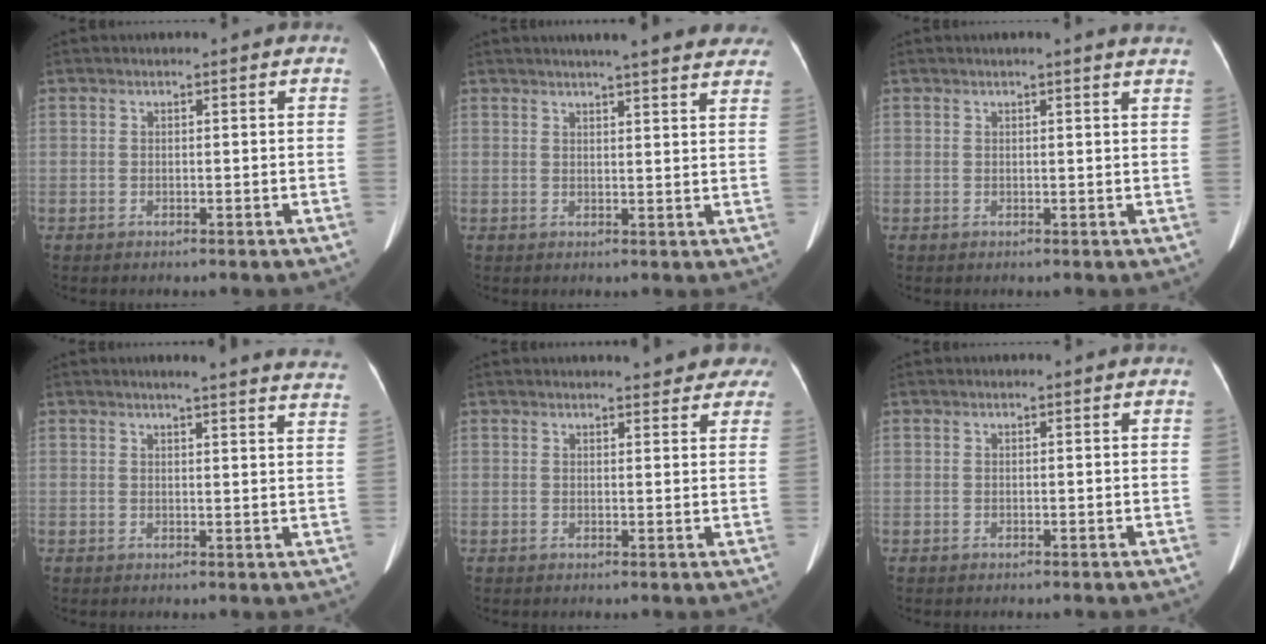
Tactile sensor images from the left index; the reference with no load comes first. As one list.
[{"total": 16.0, "force": [14.1, 2.3, 7.2], "torque": [-0.085, 0.011, 0.158]}, {"total": 4.5, "force": [4.1, 0.2, 1.8], "torque": [-0.020, 0.008, 0.030]}, {"total": 17.0, "force": [15.9, 0.6, 6.1], "torque": [-0.067, -0.046, 0.167]}, {"total": 9.7, "force": [8.6, 2.8, 3.6], "torque": [-0.021, 0.003, 0.079]}, {"total": 0.0}]